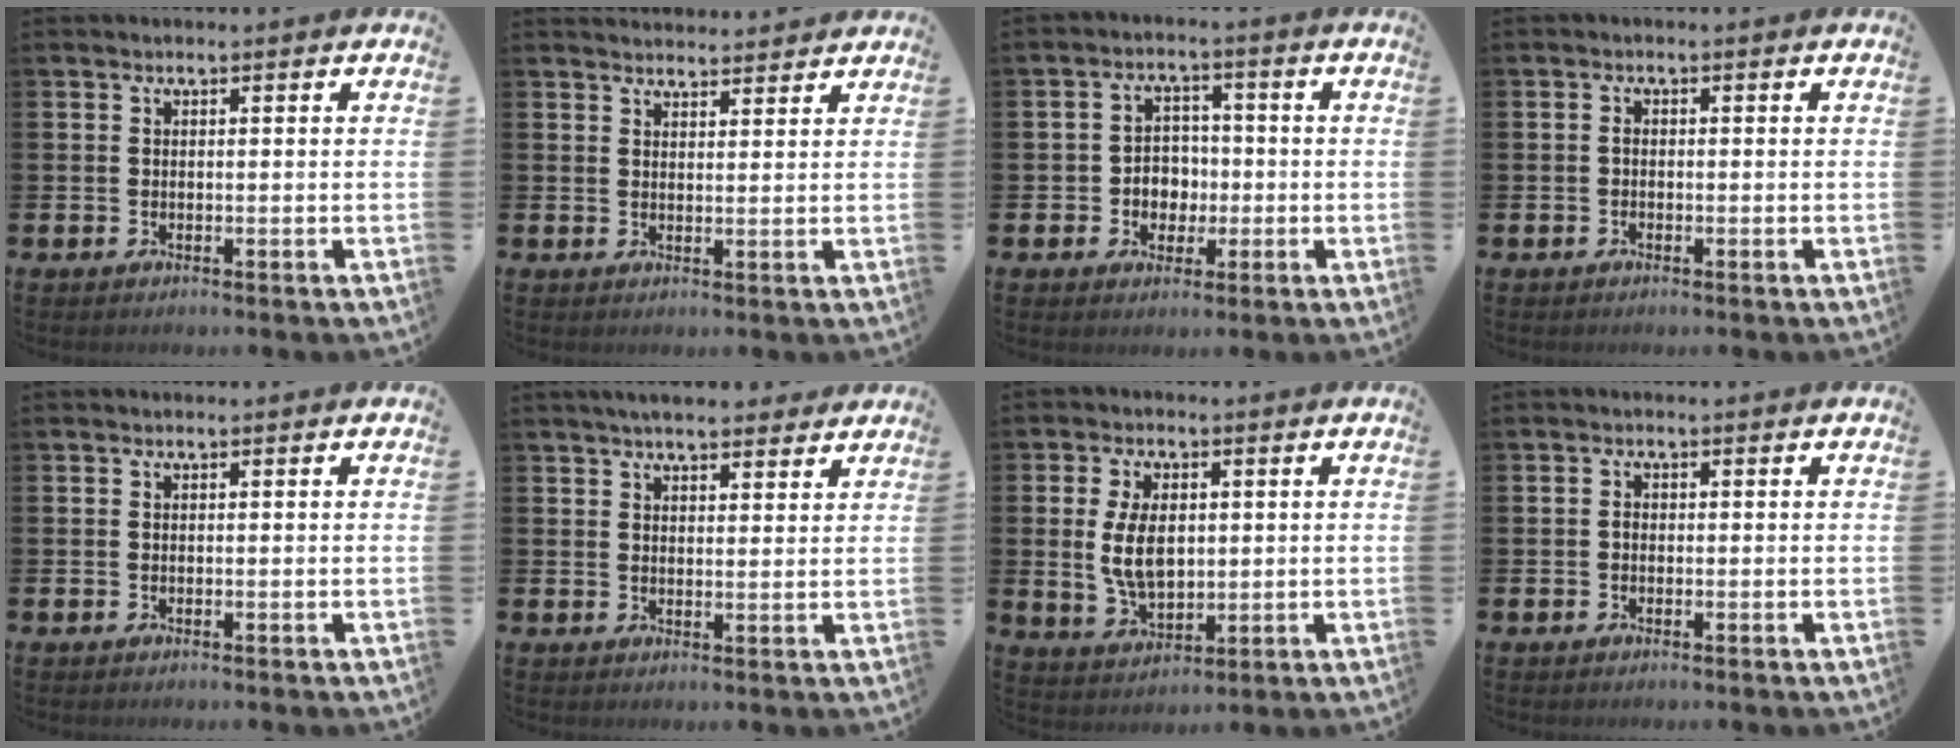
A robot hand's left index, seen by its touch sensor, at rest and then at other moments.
{"total": 2.8, "force": [2.7, 0.5, -0.1], "torque": [0.004, -0.019, 0.048]}
{"total": 3.7, "force": [-0.7, 3.5, 1.2], "torque": [-0.027, 0.003, -0.022]}
{"total": 0.8, "force": [-0.4, 0.6, 0.4], "torque": [-0.007, -0.001, -0.009]}
{"total": 0.0}
{"total": 4.3, "force": [4.1, 0.9, 1.0], "torque": [-0.027, -0.012, 0.075]}
{"total": 6.8, "force": [0.9, 4.0, 5.4], "torque": [-0.110, 0.003, 0.011]}
{"total": 0.9, "force": [-0.3, 0.6, 0.5], "torque": [-0.014, 0.004, -0.007]}